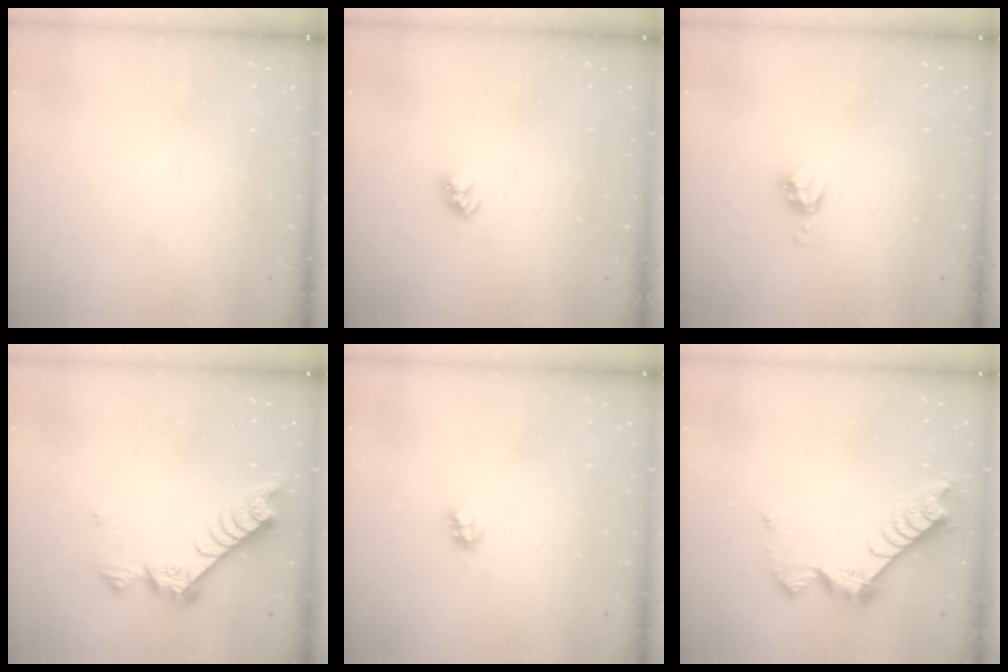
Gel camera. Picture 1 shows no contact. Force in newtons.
{"total": 3.0, "press": 3.0, "slide": 0.3}
{"total": 4.5, "press": 4.4, "slide": 0.7}
{"total": 8.8, "press": 8.8, "slide": 0.8}
{"total": 2.7, "press": 2.7, "slide": 0.2}
{"total": 8.2, "press": 8.2, "slide": 0.5}